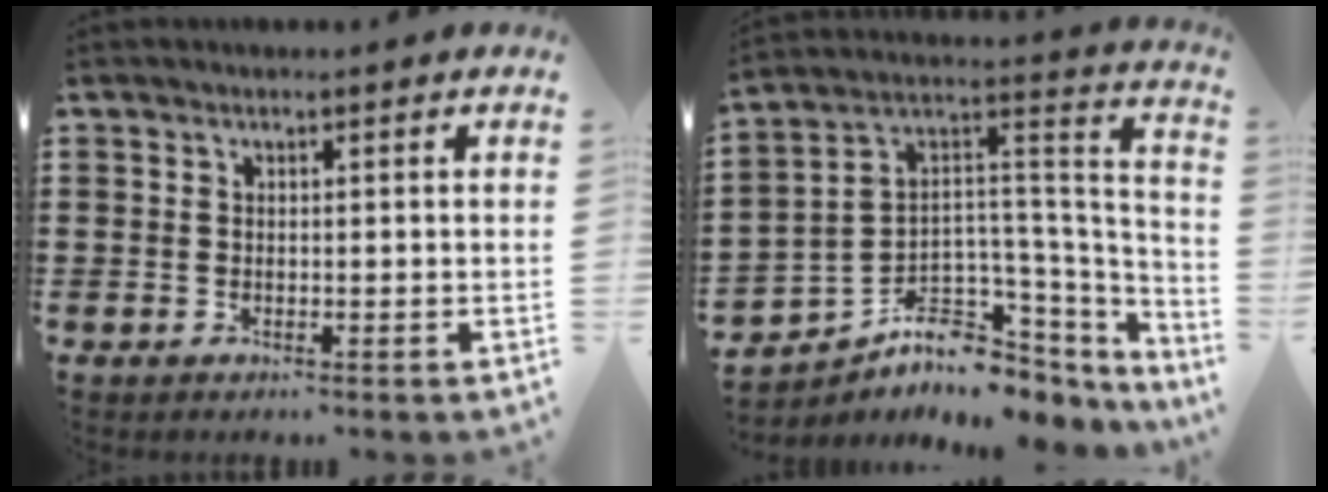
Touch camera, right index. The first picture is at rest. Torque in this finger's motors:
{"motor_torque": [-0.02, -0.05, -0.24, -0.21]}